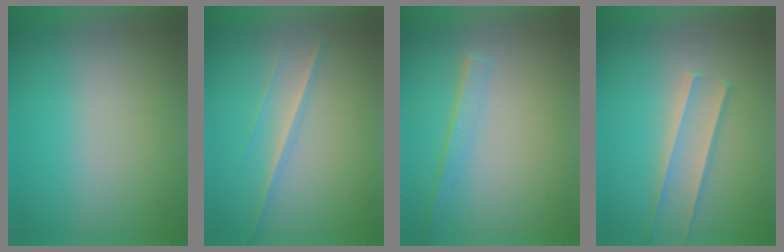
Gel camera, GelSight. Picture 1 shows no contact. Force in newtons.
{"total": 1.3}
{"total": 1.4}
{"total": 1.6}